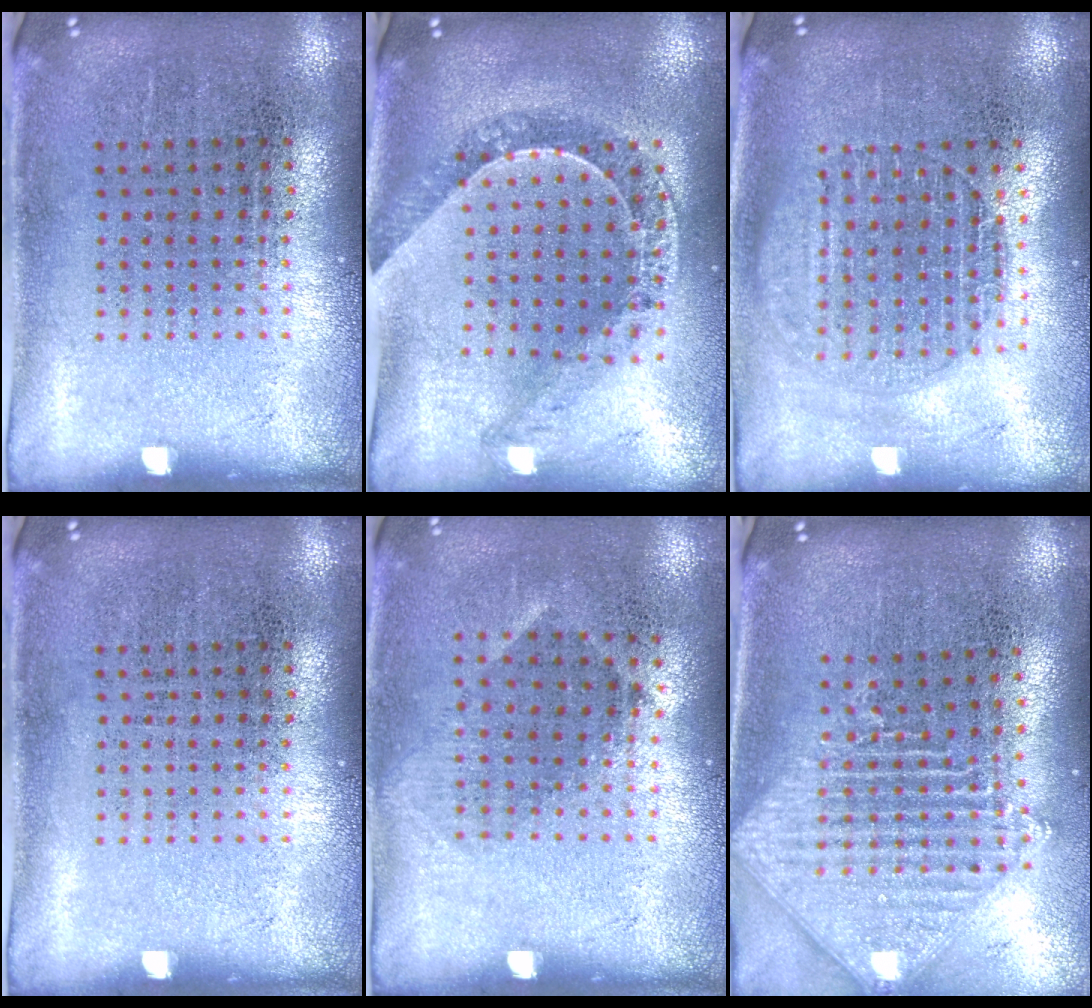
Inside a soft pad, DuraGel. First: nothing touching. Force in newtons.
{"total": 1.1, "press": 1.0, "slide": 0.2}
{"total": 1.6, "press": 1.4, "slide": 0.7}
{"total": 0.0}
{"total": 0.9, "press": 0.7, "slide": 0.6}
{"total": 2.0, "press": 1.7, "slide": 1.2}